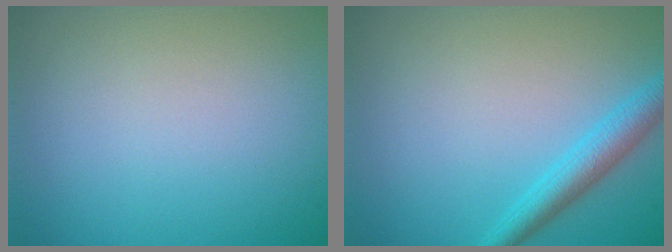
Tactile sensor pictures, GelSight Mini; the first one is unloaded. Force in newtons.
{"total": 3.0, "press": 3.0, "slide": 0.0}